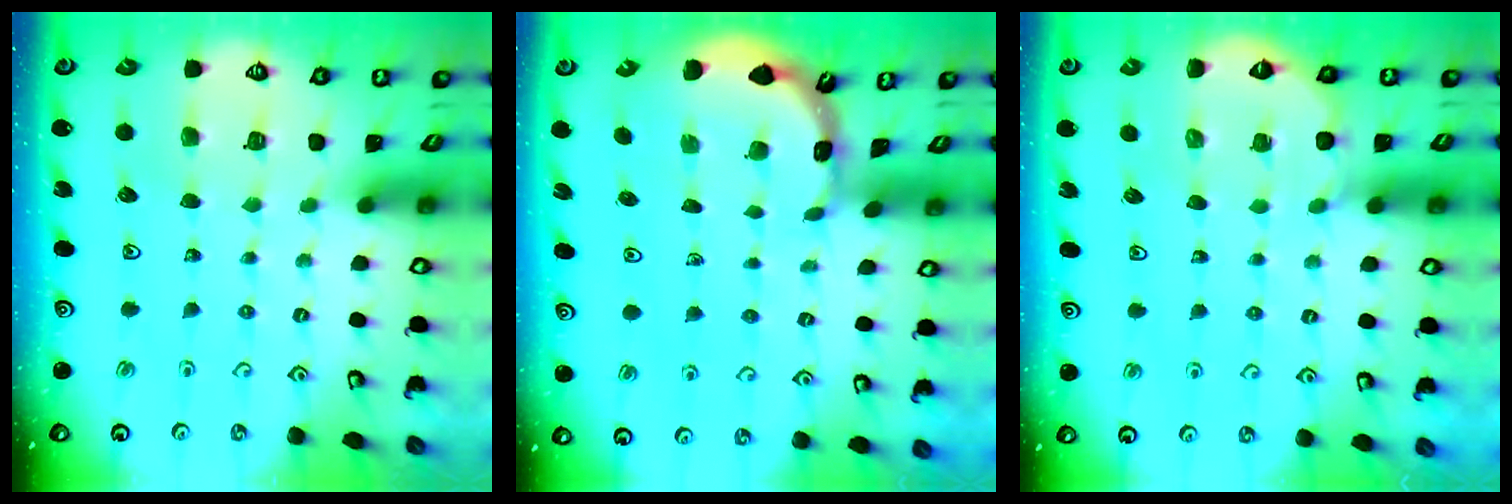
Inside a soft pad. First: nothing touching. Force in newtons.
{"total": 1.7, "press": 1.7, "slide": 0.1}
{"total": 3.9, "press": 3.5, "slide": 1.6}